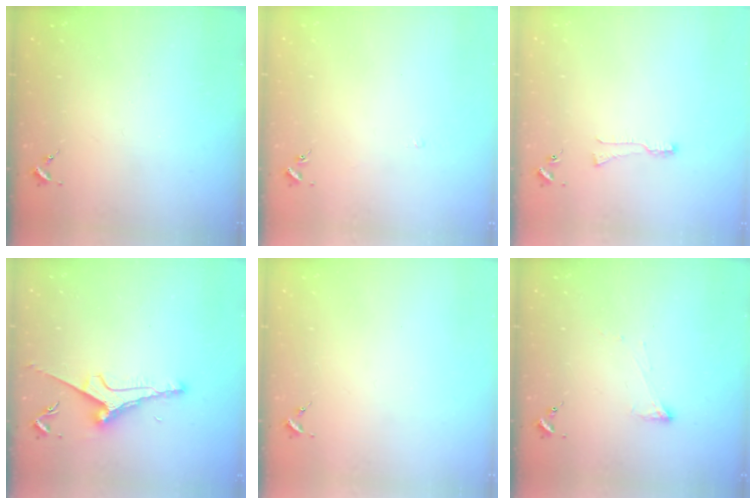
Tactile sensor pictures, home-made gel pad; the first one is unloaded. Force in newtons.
{"total": 2.4, "press": 2.4, "slide": 0.3}
{"total": 6.0, "press": 6.0, "slide": 0.7}
{"total": 8.0, "press": 8.0, "slide": 0.9}
{"total": 0.0}
{"total": 4.1, "press": 4.1, "slide": 0.8}